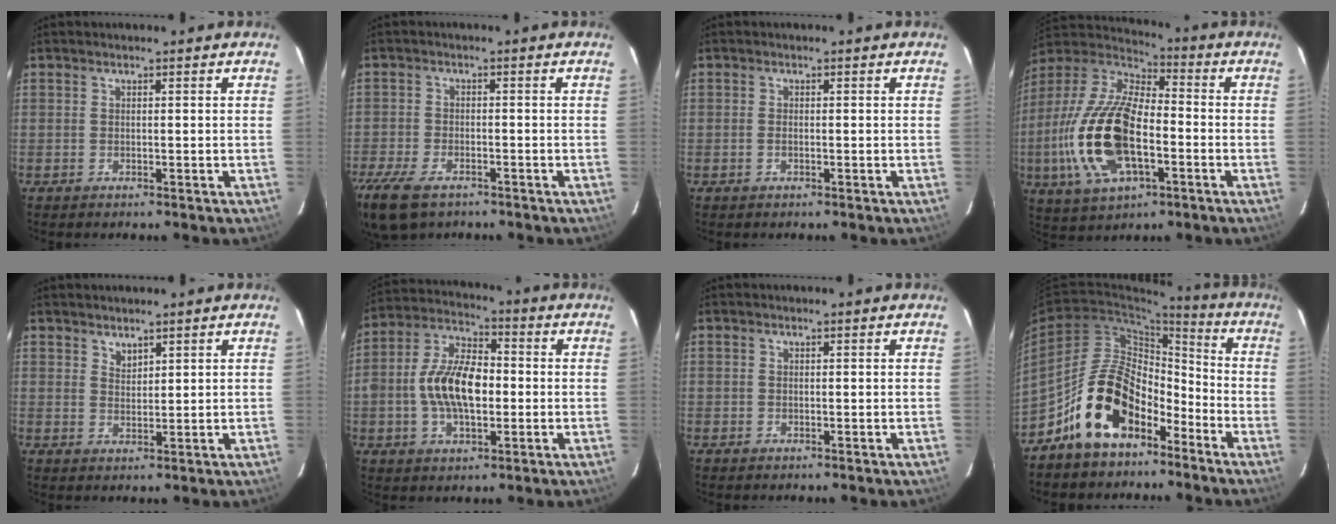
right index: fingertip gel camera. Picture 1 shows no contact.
{"total": 11.7, "force": [-8.0, 5.6, 6.5], "torque": [-0.176, -0.038, -0.149]}
{"total": 0.8, "force": [-0.2, 0.4, 0.7], "torque": [-0.014, 0.000, -0.005]}
{"total": 21.7, "force": [-5.0, 10.3, 18.5], "torque": [-0.401, -0.011, -0.091]}
{"total": 2.1, "force": [1.8, 0.9, 0.5], "torque": [-0.006, 0.001, 0.034]}
{"total": 13.2, "force": [-1.4, 7.0, 11.1], "torque": [-0.219, 0.018, -0.029]}
{"total": 0.0}
{"total": 15.5, "force": [-9.6, 8.4, 8.7], "torque": [-0.157, 0.034, -0.156]}